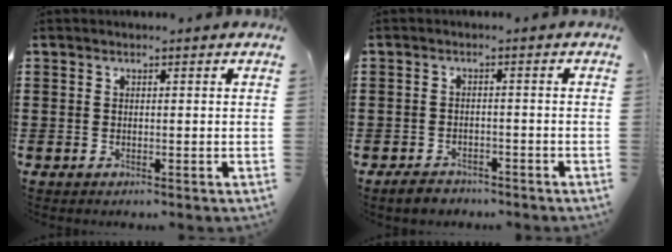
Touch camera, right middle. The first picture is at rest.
{"total": 2.2, "force": [-2.1, 0.8, 0.1], "torque": [-0.006, 0.002, -0.045]}